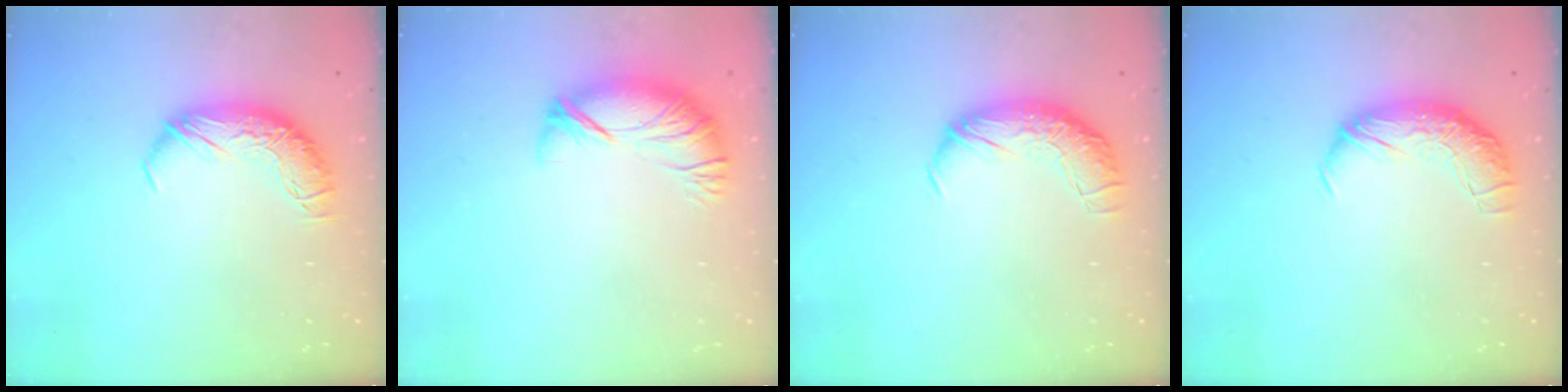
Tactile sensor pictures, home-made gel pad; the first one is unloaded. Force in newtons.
{"total": 3.7, "press": 3.1, "slide": 2.0}
{"total": 2.3, "press": 1.1, "slide": 2.1}
{"total": 2.3, "press": 1.1, "slide": 2.1}